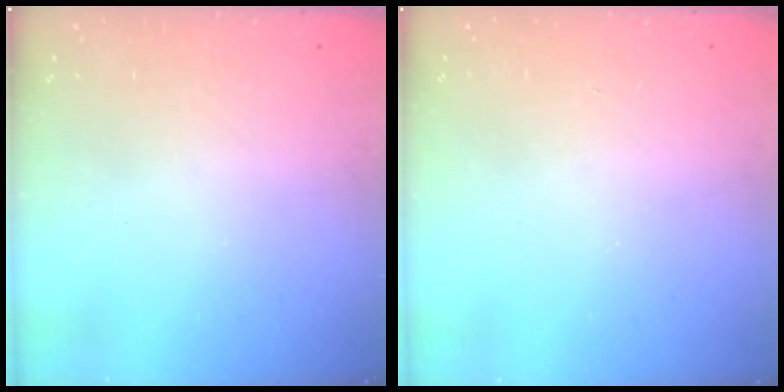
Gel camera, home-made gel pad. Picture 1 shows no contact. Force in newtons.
{"total": 0.0}